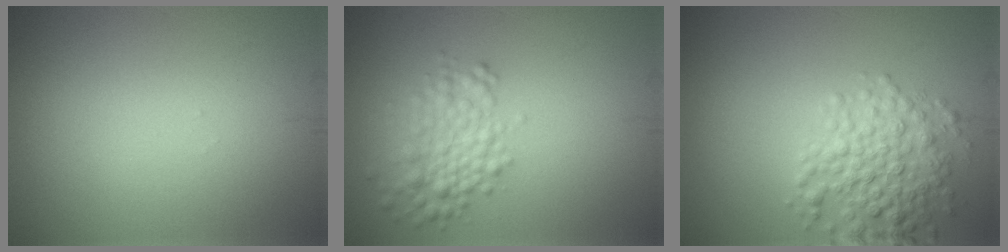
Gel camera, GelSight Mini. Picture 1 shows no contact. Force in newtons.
{"total": 3.6, "press": 3.6, "slide": 0.1}
{"total": 4.7, "press": 4.7, "slide": 0.1}